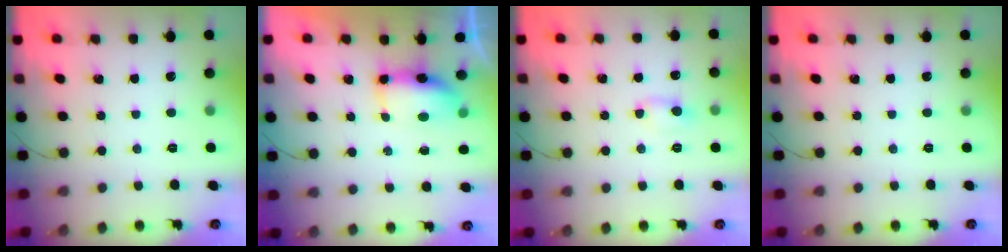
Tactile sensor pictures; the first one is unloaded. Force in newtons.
{"total": 10.3, "press": 8.2, "slide": 6.2}
{"total": 2.5, "press": 2.4, "slide": 0.8}
{"total": 0.0}